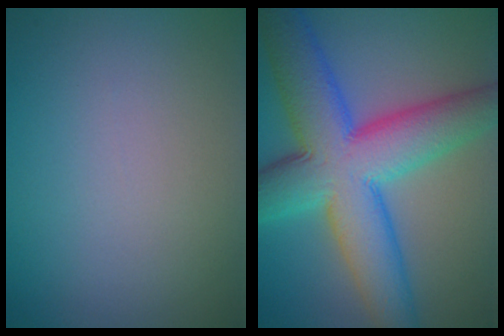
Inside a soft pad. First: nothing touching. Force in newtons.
{"total": 11.8, "press": 11.8, "slide": 0.1}